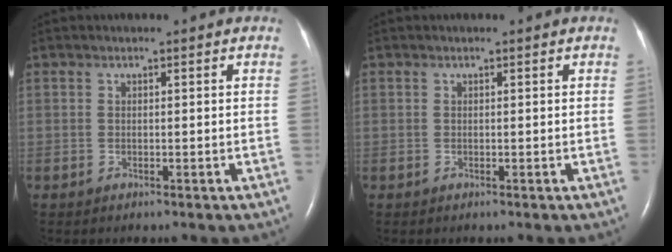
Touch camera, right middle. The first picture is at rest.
{"total": 0.0}